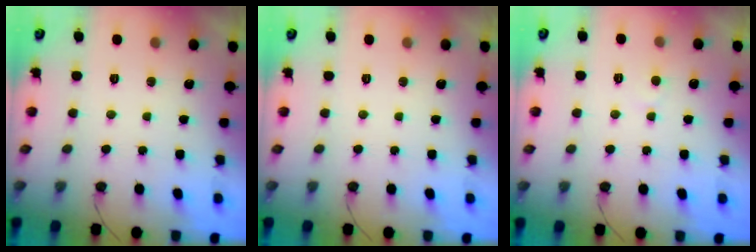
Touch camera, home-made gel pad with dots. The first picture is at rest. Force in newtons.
{"total": 0.0}
{"total": 4.1, "press": 4.1, "slide": 0.3}